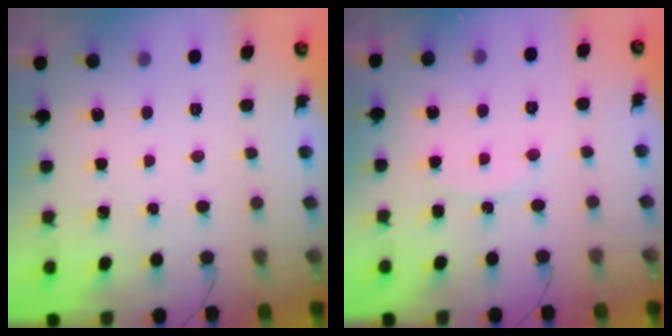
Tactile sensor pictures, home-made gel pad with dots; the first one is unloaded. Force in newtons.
{"total": 9.1, "press": 9.1, "slide": 0.6}